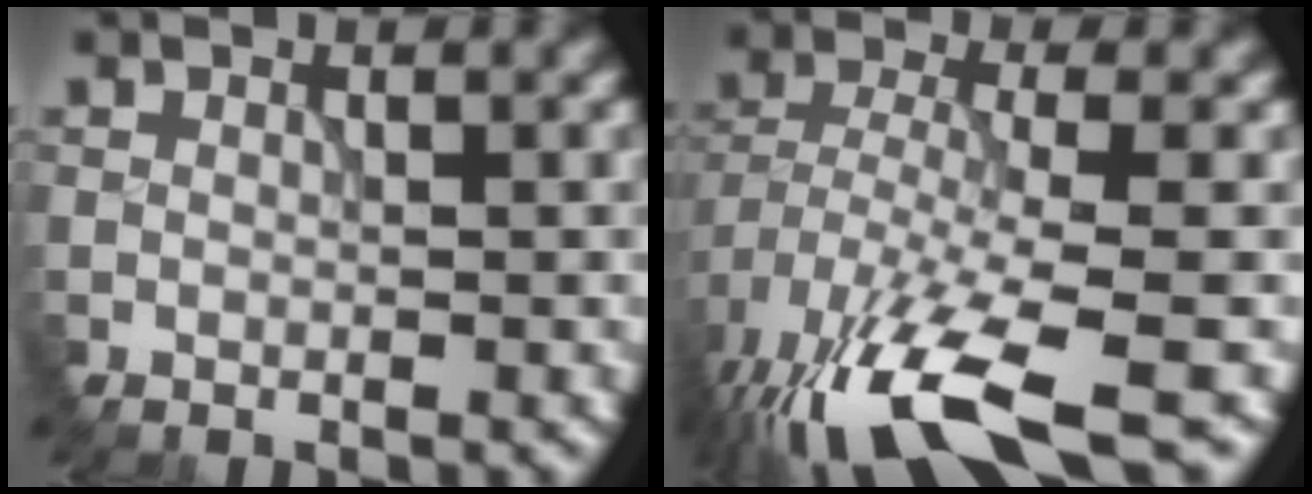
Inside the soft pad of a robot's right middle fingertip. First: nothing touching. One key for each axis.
{"total": 11.5, "fx": -7.6, "fy": 3.3, "fz": 8.0, "tx": -0.177, "ty": -0.032, "tz": -0.124}